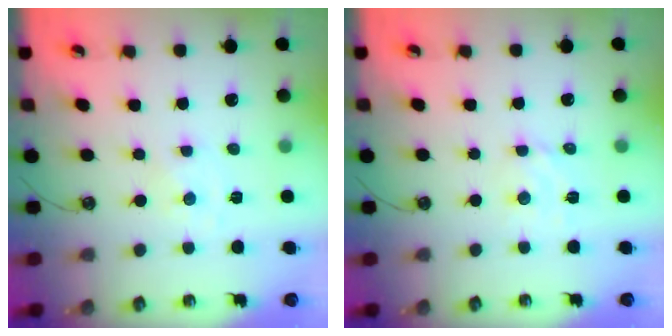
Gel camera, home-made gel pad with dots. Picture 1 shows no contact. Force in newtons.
{"total": 3.9, "press": 3.8, "slide": 0.8}